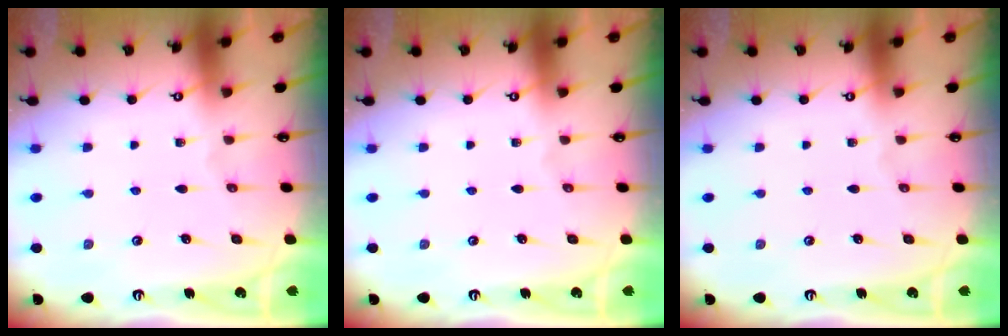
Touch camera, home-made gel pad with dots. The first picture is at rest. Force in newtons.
{"total": 0.0}
{"total": 0.0}